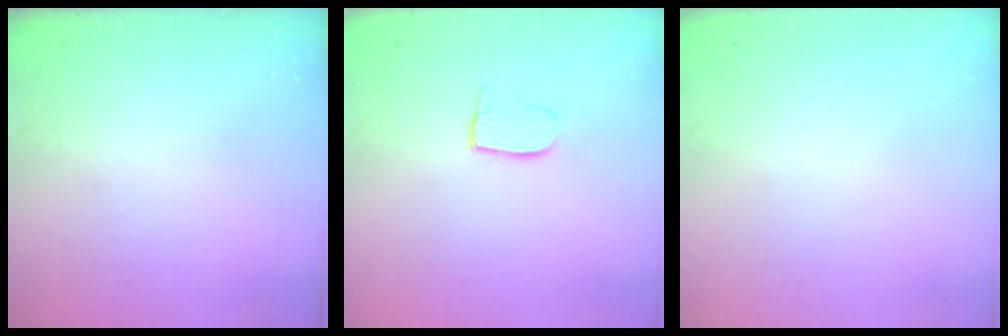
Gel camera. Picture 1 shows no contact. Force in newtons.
{"total": 6.3, "press": 6.3, "slide": 0.5}
{"total": 0.0}